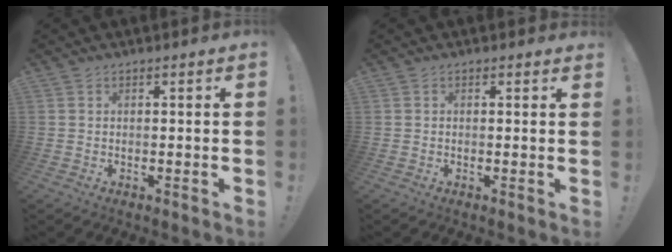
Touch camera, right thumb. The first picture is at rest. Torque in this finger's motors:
{"motor_torque": [-0.34, 1.41, 0.26, 1.08, 0.01]}